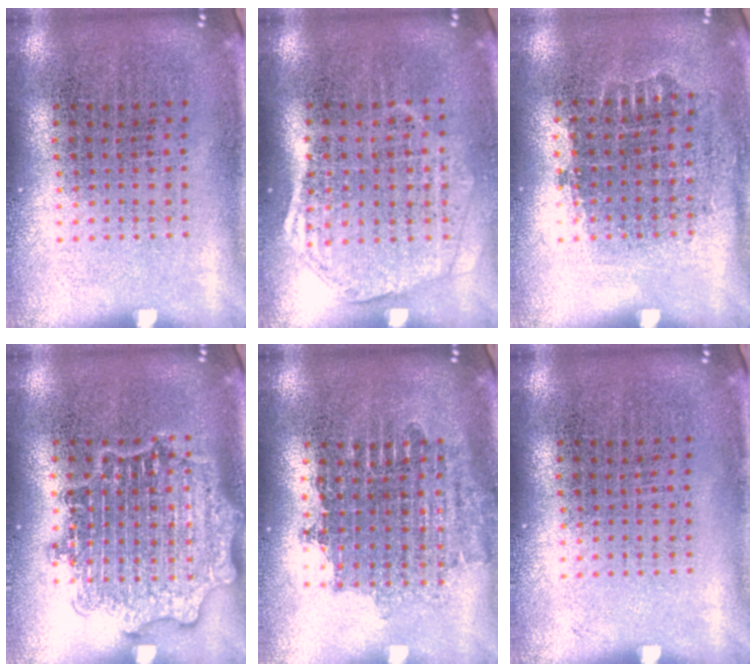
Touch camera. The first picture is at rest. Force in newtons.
{"total": 1.7, "press": 1.5, "slide": 0.7}
{"total": 0.7, "press": 0.6, "slide": 0.3}
{"total": 2.7, "press": 2.7, "slide": 0.4}
{"total": 1.6, "press": 1.3, "slide": 0.9}
{"total": 0.0}